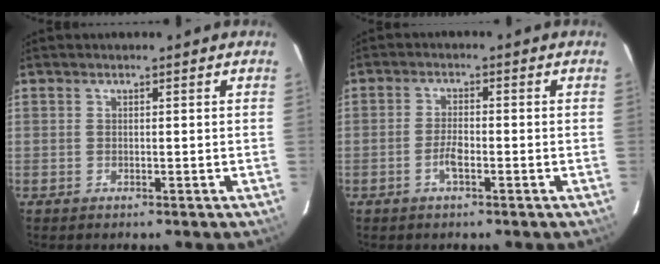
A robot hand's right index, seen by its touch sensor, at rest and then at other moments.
{"total": 3.2, "force": [-1.5, 1.1, 2.6], "torque": [-0.056, 0.003, -0.031]}